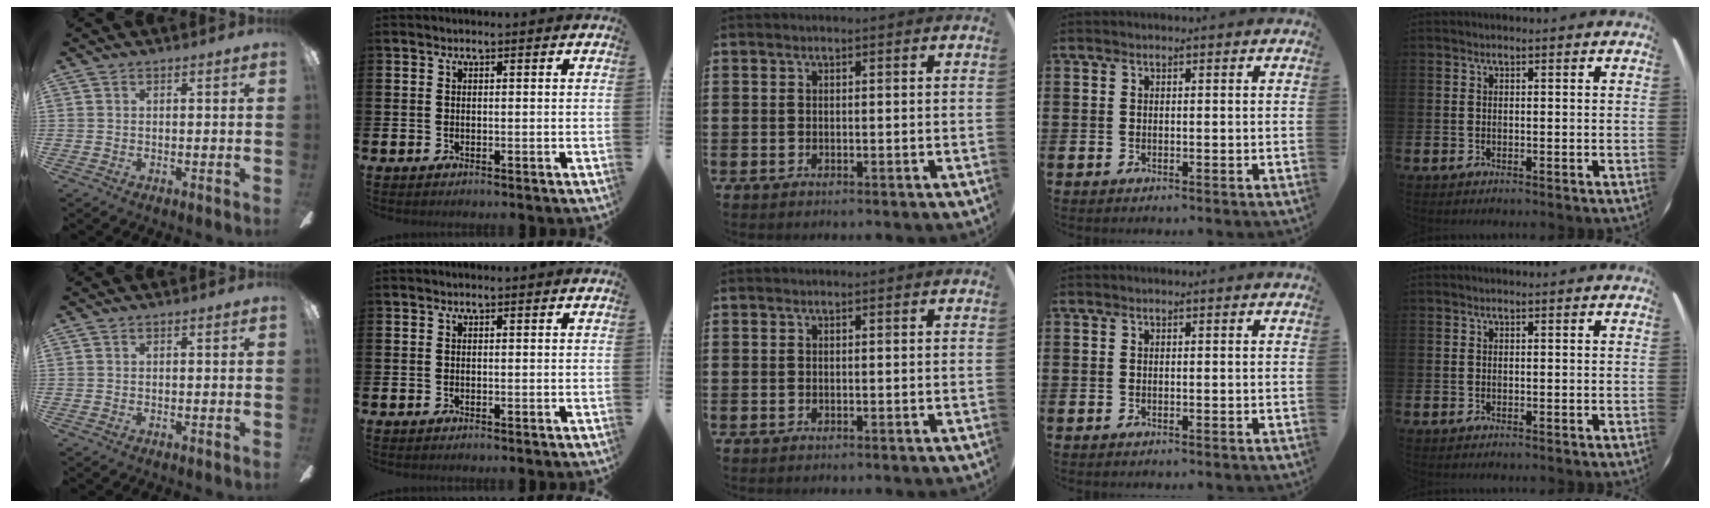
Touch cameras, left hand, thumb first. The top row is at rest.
{"thumb": {"total": 0.6, "force": [-0.1, 0.3, 0.5], "torque": [-0.008, 0.002, -0.002]}}